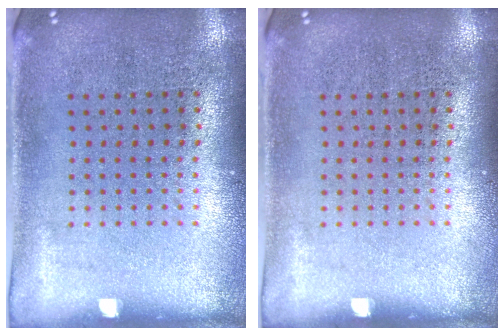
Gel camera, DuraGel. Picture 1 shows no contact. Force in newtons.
{"total": 0.0}